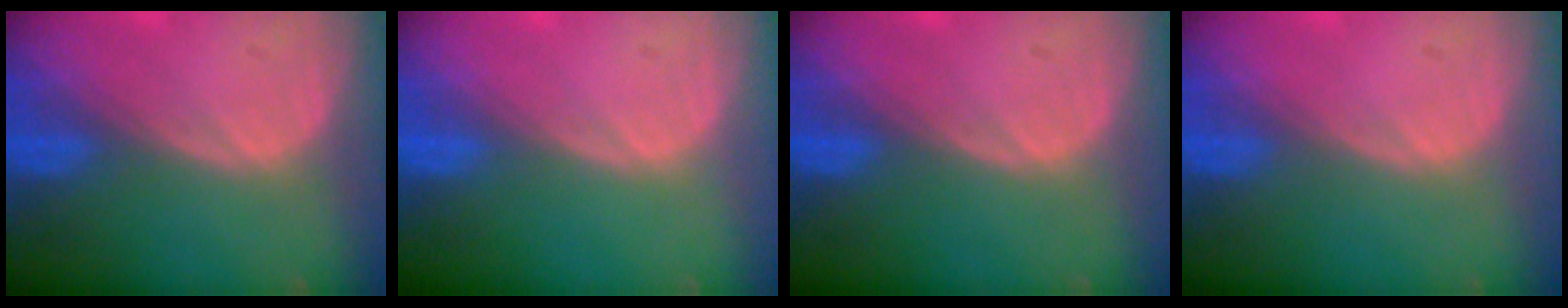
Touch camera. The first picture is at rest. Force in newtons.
{"total": 0.0}
{"total": 0.0}
{"total": 0.0}